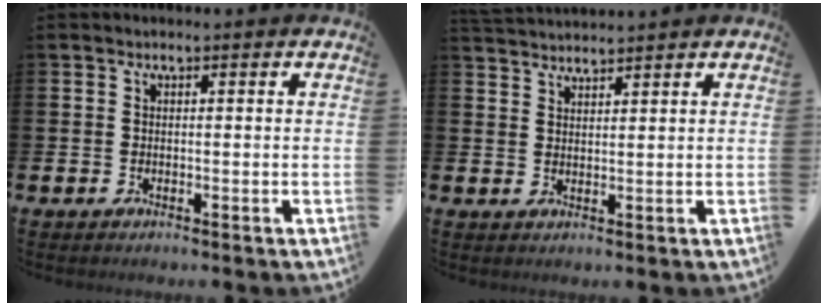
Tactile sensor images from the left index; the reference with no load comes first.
{"total": 2.7, "force": [2.7, -0.1, -0.1], "torque": [-0.003, -0.013, 0.050]}